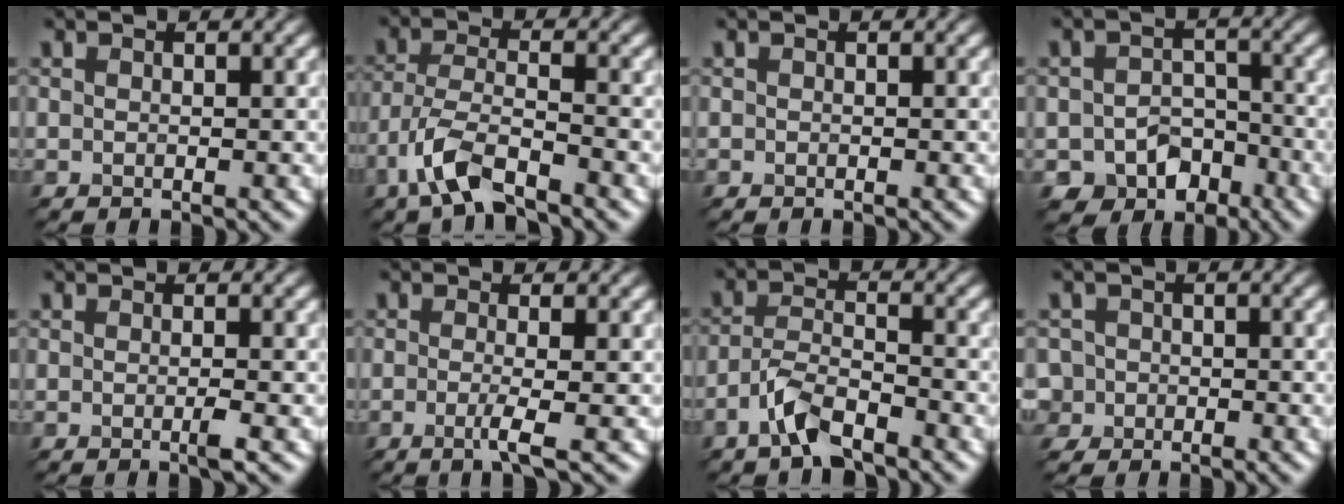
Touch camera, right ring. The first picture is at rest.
{"total": 4.5, "force": [-3.7, 0.7, 2.4], "torque": [-0.073, 0.002, -0.064]}
{"total": 0.8, "force": [-0.4, -0.4, -0.5], "torque": [-0.003, -0.002, 0.004]}
{"total": 3.2, "force": [-2.5, 2.0, 0.2], "torque": [-0.009, 0.006, -0.019]}
{"total": 1.0, "force": [-0.6, -0.4, 0.7], "torque": [-0.023, 0.000, 0.001]}
{"total": 1.7, "force": [-1.0, -0.3, 1.4], "torque": [-0.041, 0.000, -0.008]}
{"total": 3.1, "force": [-3.0, 0.0, 0.9], "torque": [-0.043, 0.012, -0.049]}
{"total": 1.9, "force": [-1.2, 1.2, -1.0], "torque": [0.014, 0.015, -0.019]}